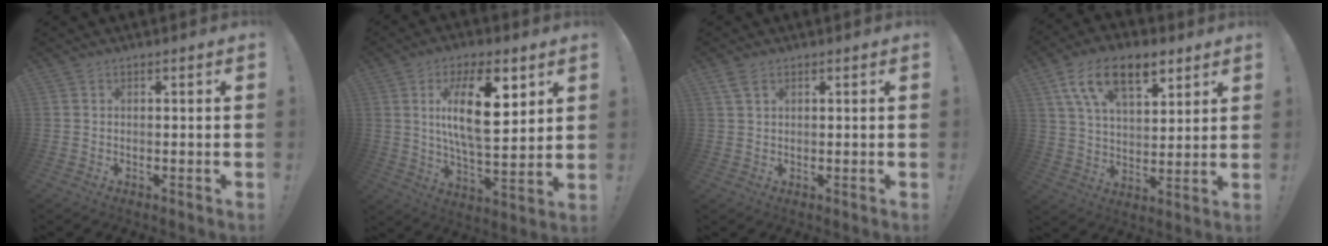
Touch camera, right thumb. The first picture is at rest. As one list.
[{"total": 17.0, "force": [5.8, 5.8, 14.9], "torque": [-0.278, -0.014, 0.081]}, {"total": 3.0, "force": [1.7, 1.6, 1.9], "torque": [-0.032, -0.003, 0.032]}, {"total": 16.0, "force": [8.9, 8.3, 10.4], "torque": [-0.172, -0.031, 0.161]}]